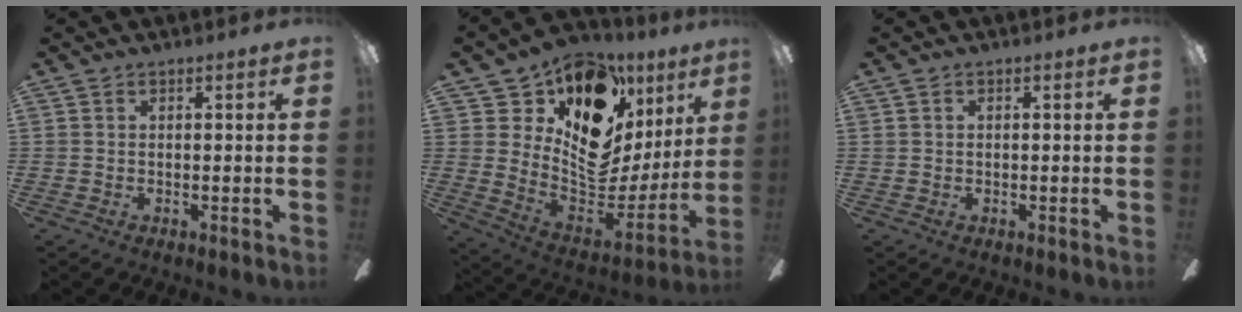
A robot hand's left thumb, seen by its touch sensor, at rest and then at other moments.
{"total": 17.5, "force": [11.0, 10.3, 8.9], "torque": [-0.160, -0.106, 0.204]}
{"total": 0.0}